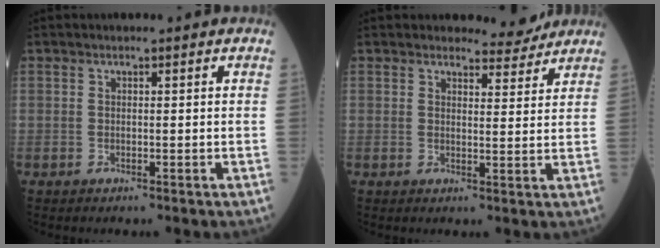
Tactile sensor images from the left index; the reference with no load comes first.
{"total": 3.9, "force": [3.8, 0.9, 0.0], "torque": [-0.004, -0.012, 0.044]}